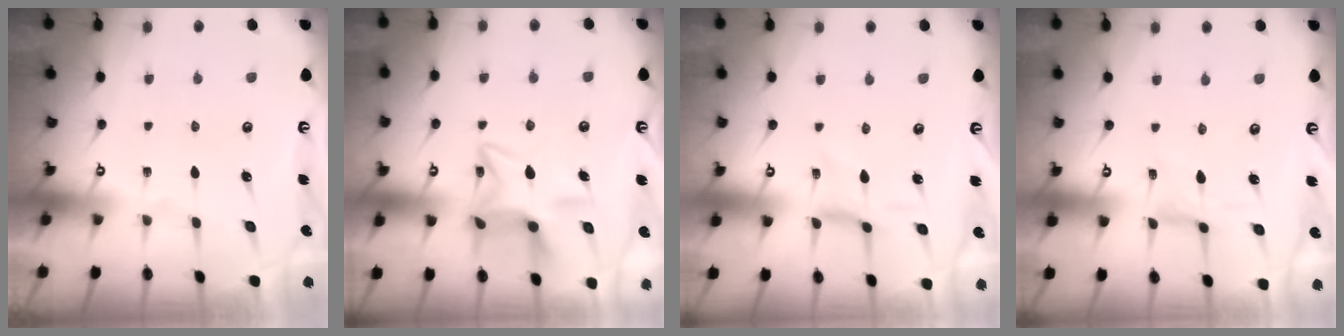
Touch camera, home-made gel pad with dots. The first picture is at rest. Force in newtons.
{"total": 10.2, "press": 10.2, "slide": 0.7}
{"total": 0.0}
{"total": 0.0}